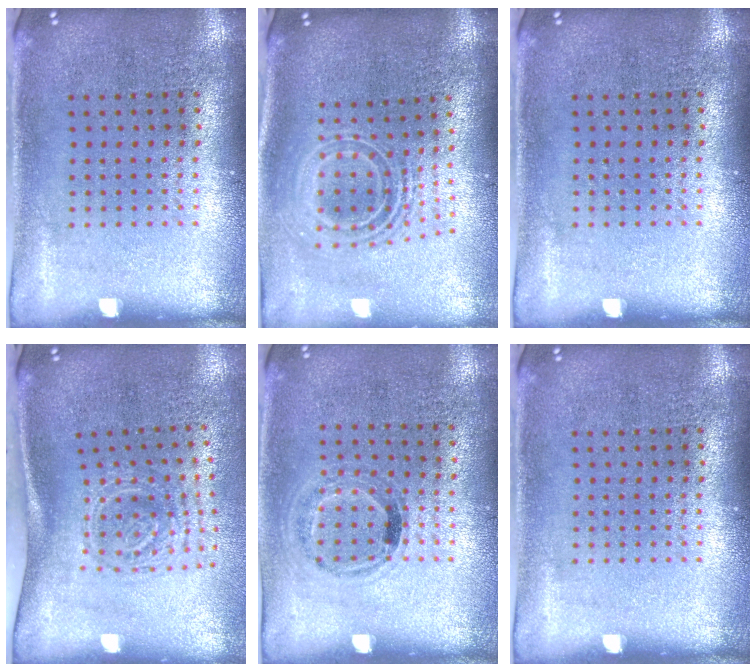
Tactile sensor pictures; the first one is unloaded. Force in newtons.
{"total": 2.2, "press": 1.6, "slide": 1.5}
{"total": 0.0}
{"total": 1.8, "press": 1.3, "slide": 1.3}
{"total": 0.9, "press": 0.7, "slide": 0.6}
{"total": 0.0}